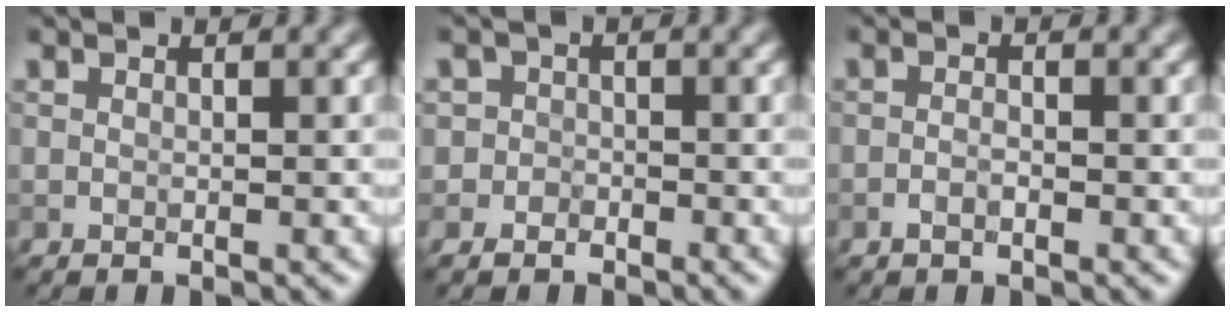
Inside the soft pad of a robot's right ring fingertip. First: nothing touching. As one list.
[{"total": 2.1, "force": [-1.0, 1.9, -0.3], "torque": [0.040, 0.012, -0.032]}, {"total": 1.1, "force": [-0.6, 0.5, 0.8], "torque": [-0.016, 0.001, -0.012]}]